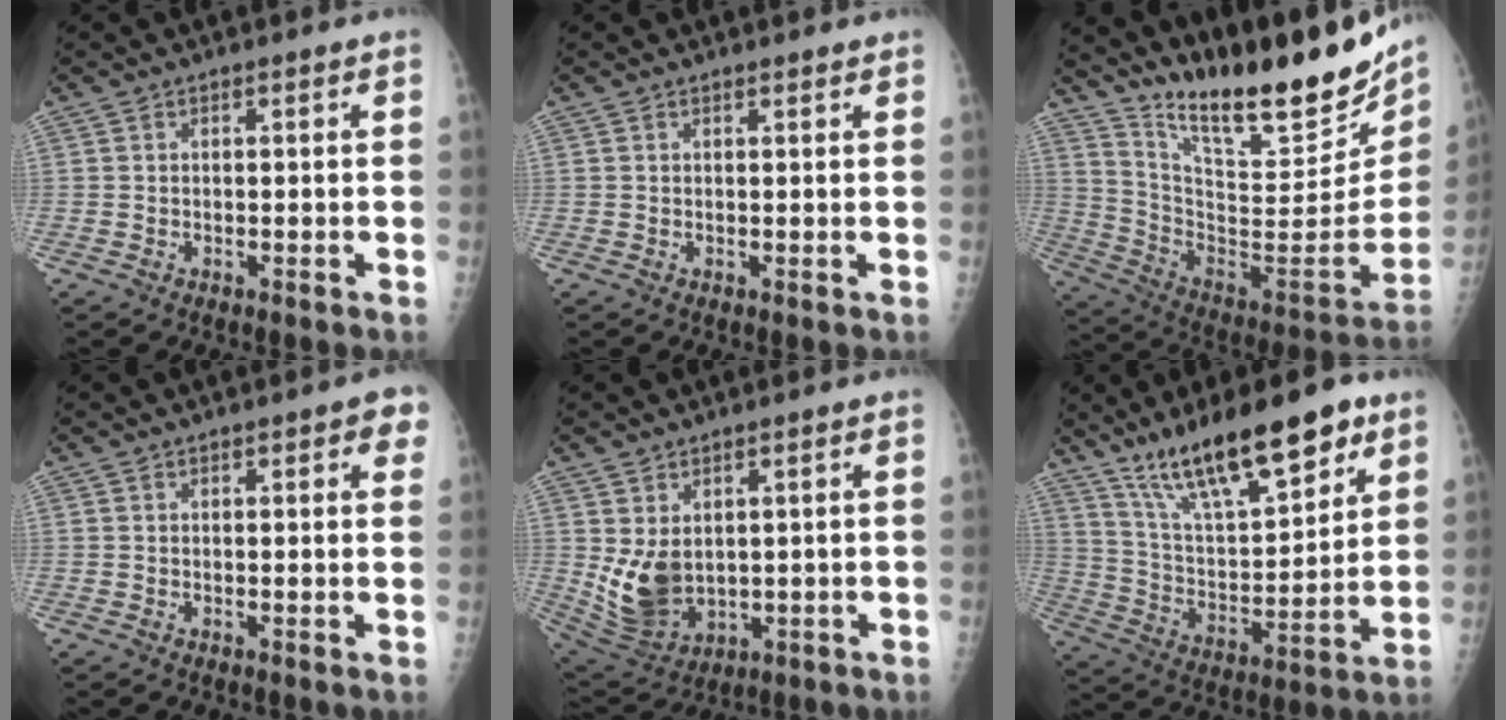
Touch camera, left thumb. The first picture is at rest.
{"total": 1.1, "force": [1.0, 0.3, 0.3], "torque": [-0.002, -0.003, 0.014]}
{"total": 28.1, "force": [21.6, 7.4, 16.4], "torque": [-0.223, -0.112, 0.332]}
{"total": 4.5, "force": [2.4, 1.5, 3.5], "torque": [-0.024, -0.005, 0.022]}
{"total": 8.9, "force": [1.7, 6.2, 6.2], "torque": [-0.105, -0.025, 0.056]}
{"total": 21.6, "force": [14.2, 6.7, 14.8], "torque": [-0.218, -0.056, 0.251]}